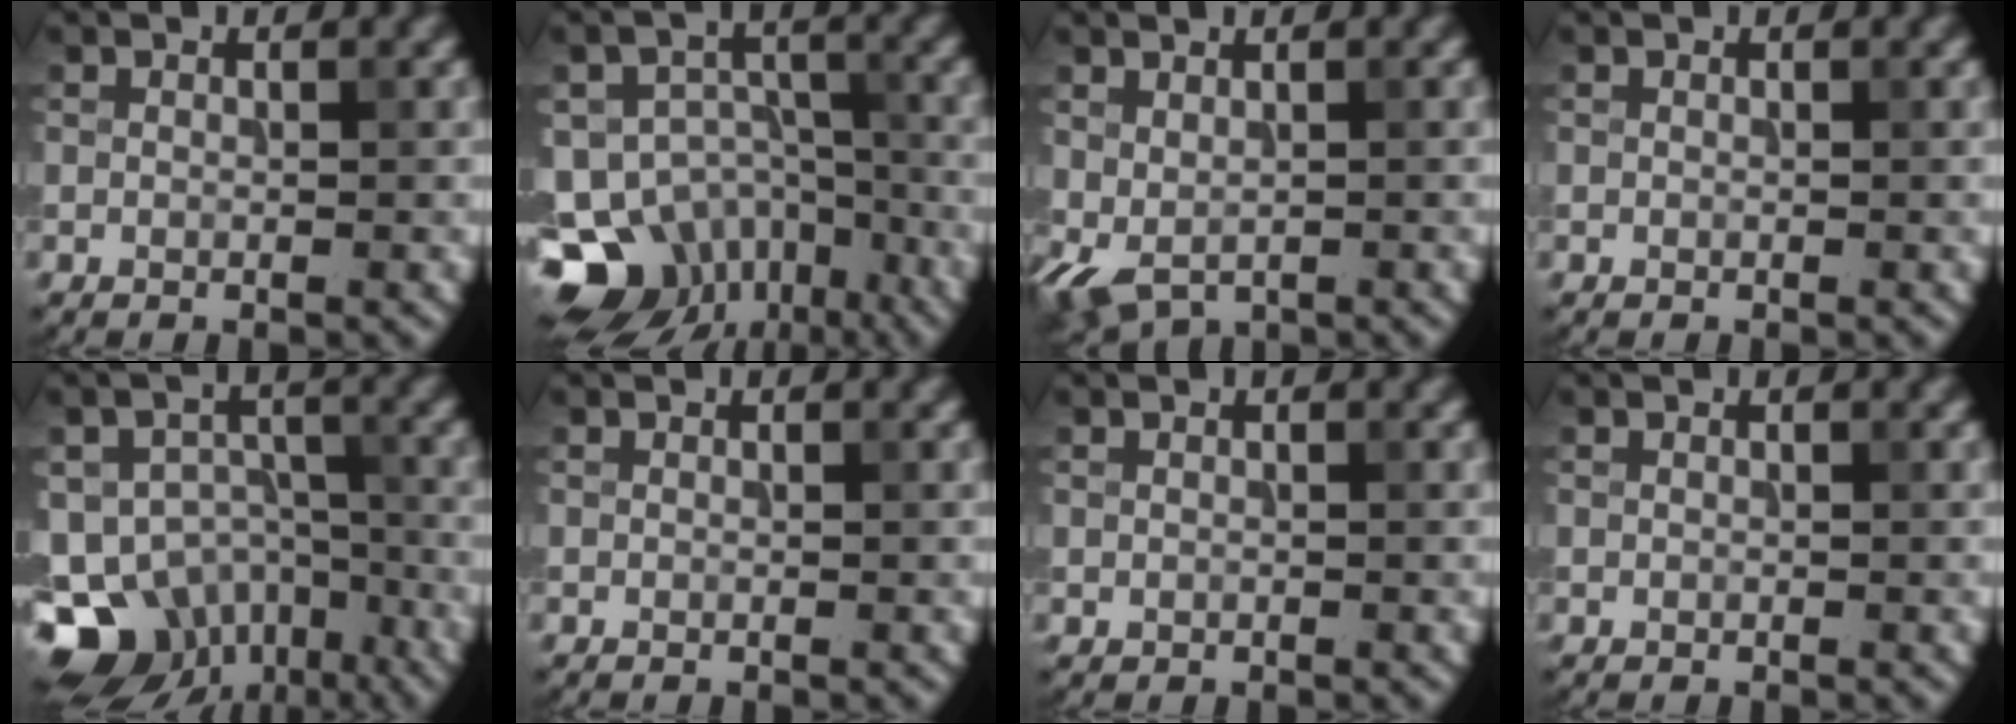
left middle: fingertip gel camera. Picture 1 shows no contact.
{"total": 13.3, "force": [-8.8, 8.6, 5.0], "torque": [-0.084, -0.007, -0.120]}
{"total": 2.2, "force": [-0.1, 1.5, 1.6], "torque": [-0.035, -0.011, 0.009]}
{"total": 0.0}
{"total": 11.6, "force": [-7.3, 7.5, 4.9], "torque": [-0.074, -0.003, -0.110]}
{"total": 0.0}
{"total": 0.0}
{"total": 0.0}